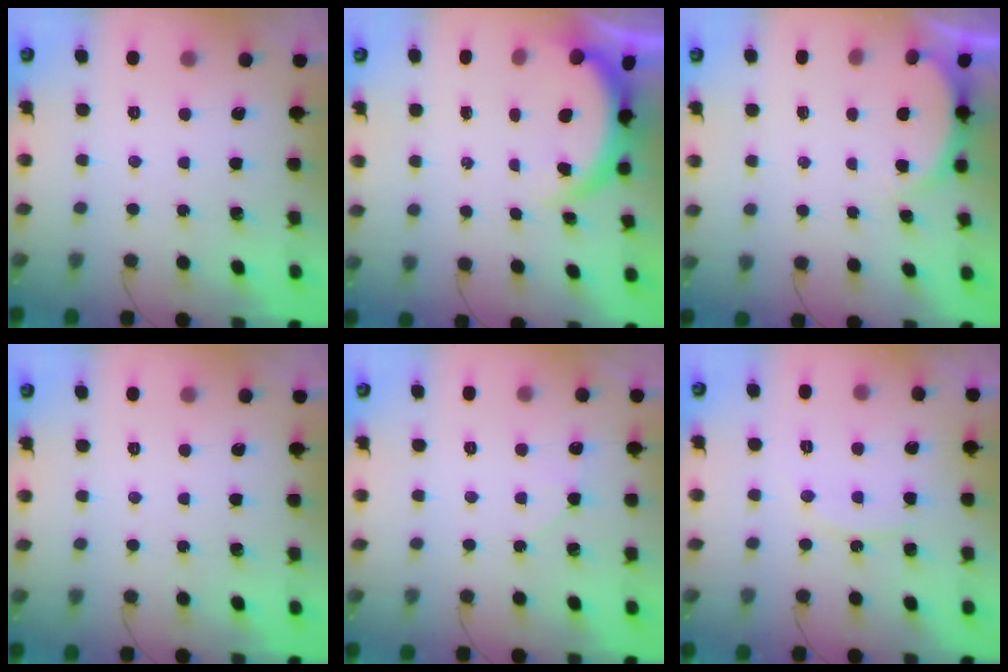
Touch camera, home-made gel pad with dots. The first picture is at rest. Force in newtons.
{"total": 3.8, "press": 3.8, "slide": 0.2}
{"total": 3.1, "press": 3.1, "slide": 0.5}
{"total": 0.0}
{"total": 4.2, "press": 3.6, "slide": 2.1}
{"total": 7.9, "press": 7.9, "slide": 0.4}